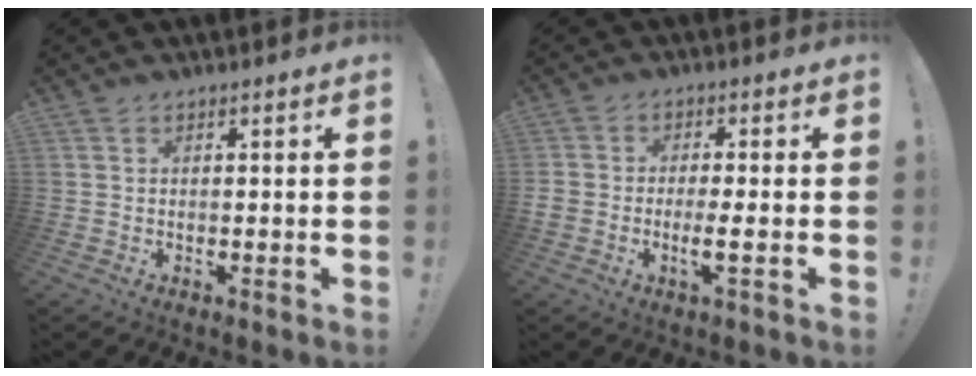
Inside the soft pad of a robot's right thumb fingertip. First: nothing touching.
{"total": 4.6, "force": [-1.7, 1.1, 4.1], "torque": [-0.073, -0.003, -0.030]}